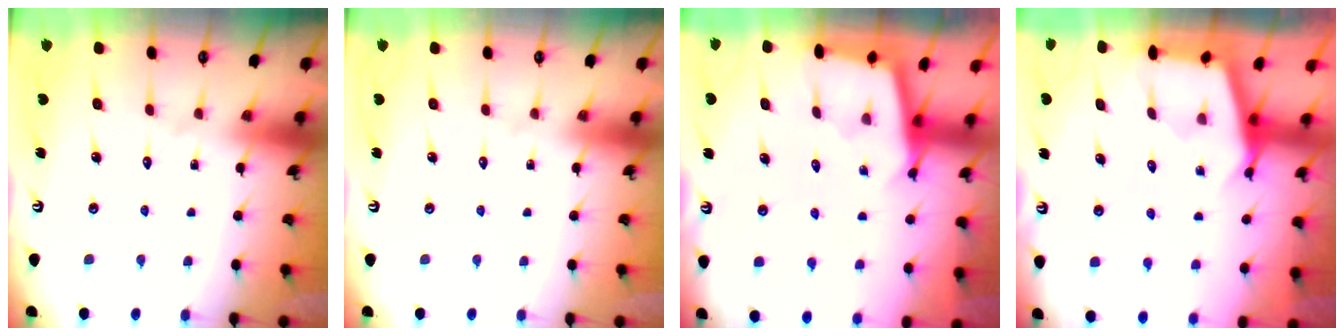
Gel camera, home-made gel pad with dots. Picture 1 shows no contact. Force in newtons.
{"total": 0.0}
{"total": 2.5, "press": 2.5, "slide": 0.2}
{"total": 2.4, "press": 2.4, "slide": 0.2}